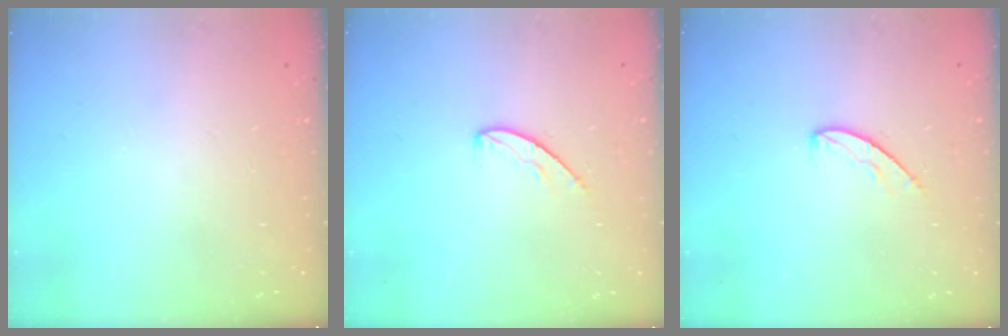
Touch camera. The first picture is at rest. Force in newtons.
{"total": 5.4, "press": 5.4, "slide": 0.5}
{"total": 5.4, "press": 5.4, "slide": 0.5}